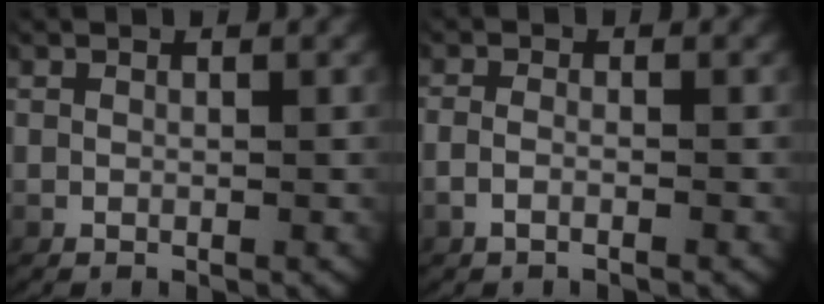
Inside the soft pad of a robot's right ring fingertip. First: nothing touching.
{"total": 1.4, "force": [-0.9, 0.4, 1.1], "torque": [-0.031, -0.006, -0.013]}